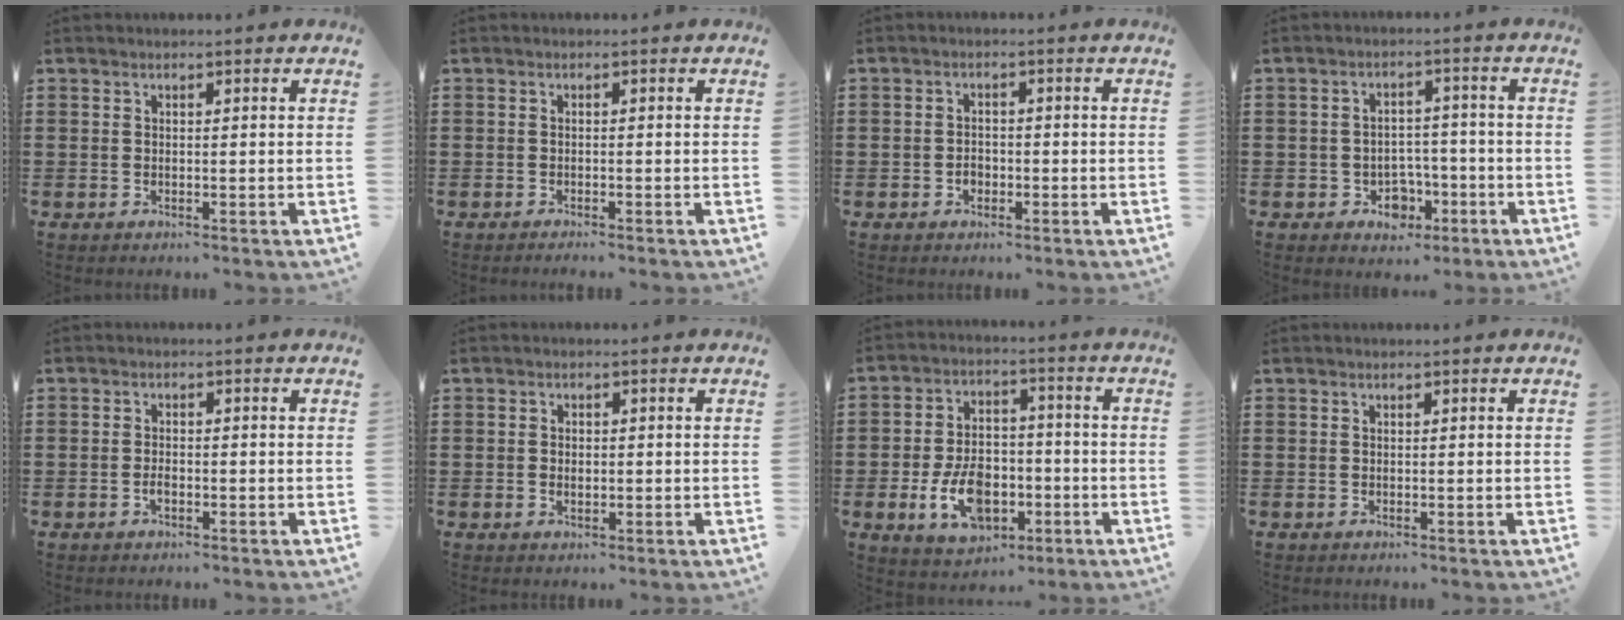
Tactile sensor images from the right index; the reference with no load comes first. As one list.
[{"total": 0.6, "force": [-0.6, 0.0, 0.2], "torque": [-0.005, -0.002, -0.012]}, {"total": 1.7, "force": [-0.7, 1.4, 0.7], "torque": [-0.018, 0.001, -0.015]}, {"total": 4.6, "force": [-2.2, 3.5, 1.9], "torque": [-0.033, 0.006, -0.043]}, {"total": 1.4, "force": [-0.6, 0.8, 0.9], "torque": [-0.019, -0.003, -0.011]}, {"total": 1.0, "force": [-0.2, 0.6, 0.8], "torque": [-0.016, 0.001, -0.004]}, {"total": 9.7, "force": [-3.0, 6.3, 6.8], "torque": [-0.131, 0.003, -0.057]}, {"total": 0.0}]